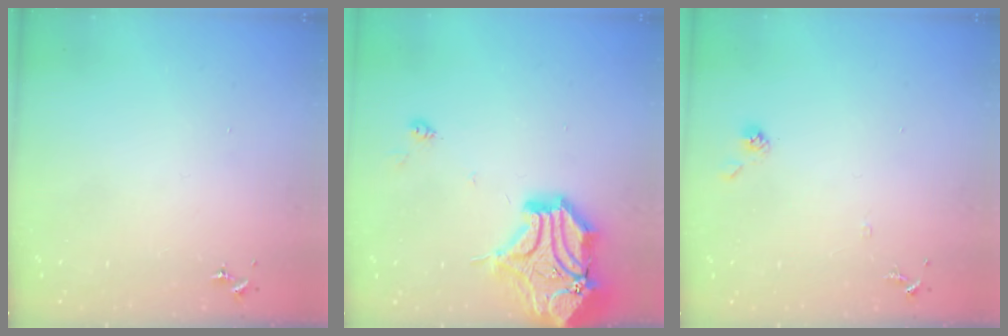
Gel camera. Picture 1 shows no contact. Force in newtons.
{"total": 20.7, "press": 20.5, "slide": 3.1}
{"total": 7.3, "press": 7.3, "slide": 0.4}